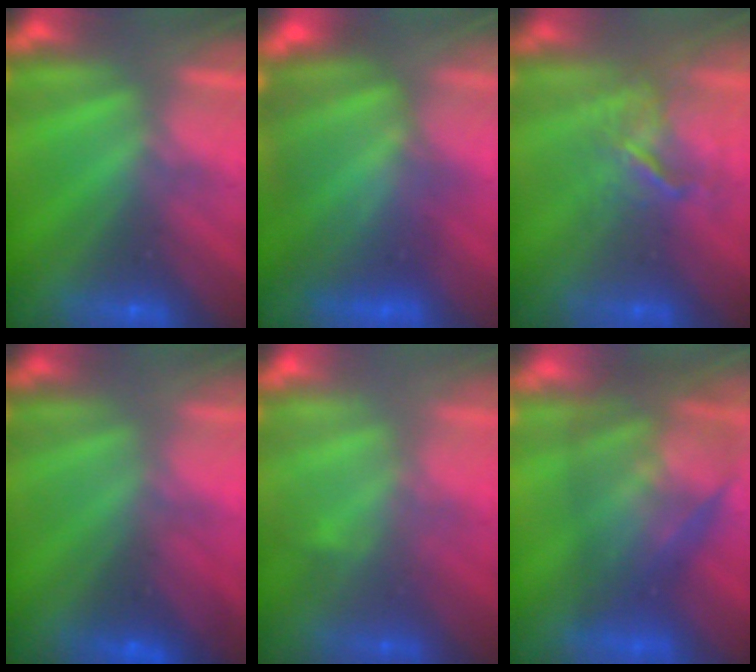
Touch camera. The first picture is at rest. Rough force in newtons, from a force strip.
{"total": 7.7}
{"total": 3.5}
{"total": 2.8}
{"total": 2.6}
{"total": 5.8}